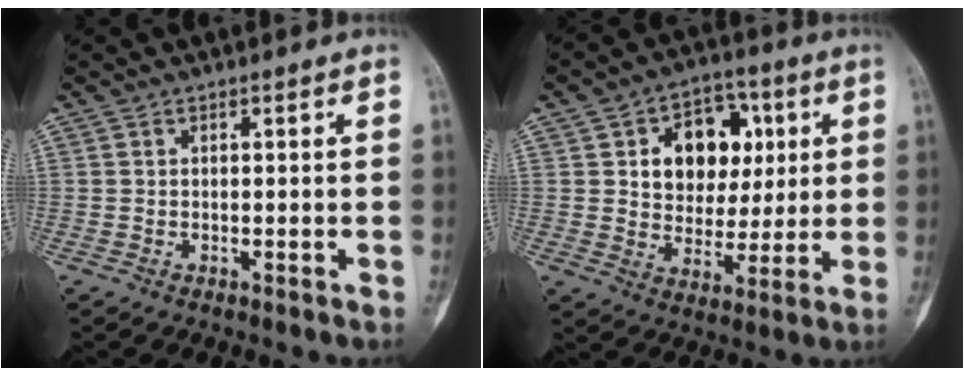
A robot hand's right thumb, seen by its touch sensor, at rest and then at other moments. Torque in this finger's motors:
{"motor_torque": [-1.12, 1.52, 0.14, -0.01, 0.07]}